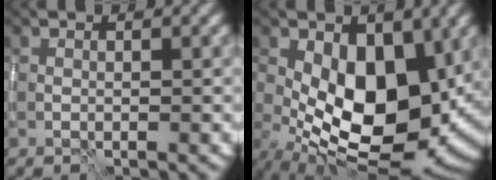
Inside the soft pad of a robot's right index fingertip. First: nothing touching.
{"total": 11.2, "force": [-0.2, 6.3, 9.2], "torque": [-0.153, -0.024, 0.003]}